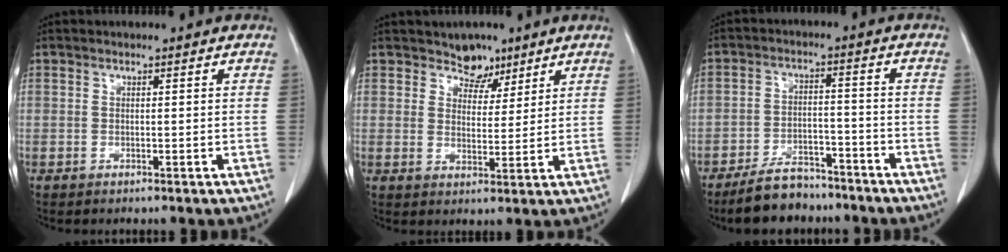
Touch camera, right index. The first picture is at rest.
{"total": 5.6, "force": [4.0, 3.8, 1.1], "torque": [-0.010, 0.000, 0.070]}
{"total": 9.3, "force": [-7.8, 3.9, 3.3], "torque": [-0.062, 0.002, -0.133]}